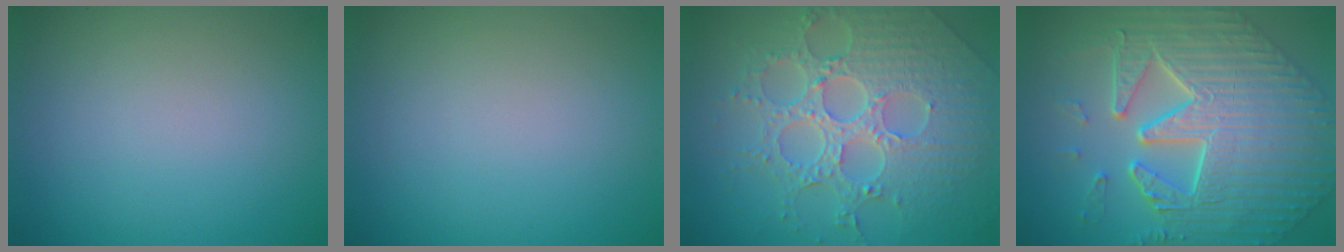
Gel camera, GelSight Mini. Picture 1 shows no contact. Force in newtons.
{"total": 0.0}
{"total": 7.9, "press": 5.9, "slide": 5.4}
{"total": 9.8, "press": 7.4, "slide": 6.3}